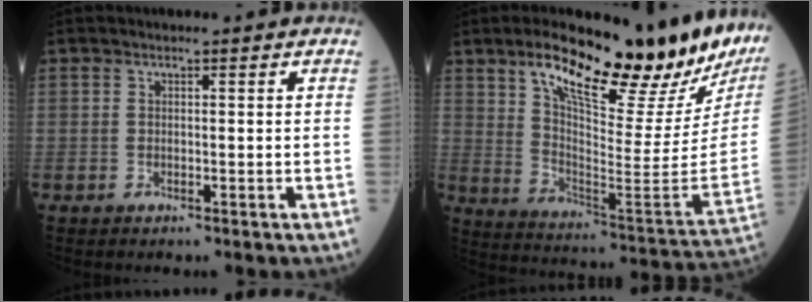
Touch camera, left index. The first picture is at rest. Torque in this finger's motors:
{"motor_torque": [1.13, -1.00, 0.86, 0.21]}